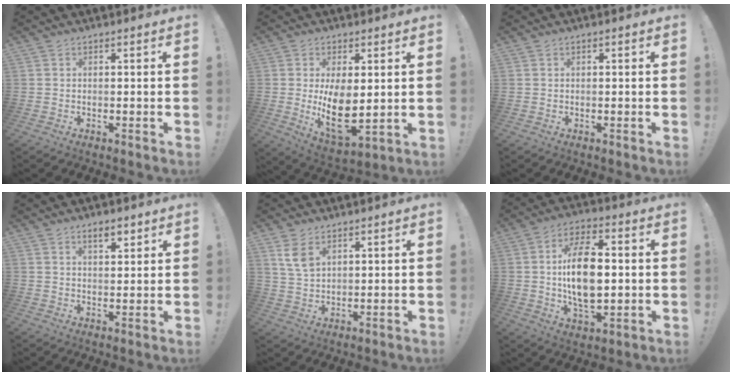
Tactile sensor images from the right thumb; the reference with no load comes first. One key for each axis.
{"total": 12.9, "fx": 0.8, "fy": 6.7, "fz": 11.0, "tx": -0.182, "ty": -0.032, "tz": 0.019}
{"total": 0.0}
{"total": 4.5, "fx": 3.1, "fy": 1.8, "fz": 2.7, "tx": -0.029, "ty": -0.017, "tz": 0.049}
{"total": 6.5, "fx": 3.5, "fy": 3.6, "fz": 4.1, "tx": -0.070, "ty": -0.019, "tz": 0.064}
{"total": 15.8, "fx": 0.8, "fy": 8.5, "fz": 13.2, "tx": -0.232, "ty": -0.003, "tz": 0.007}